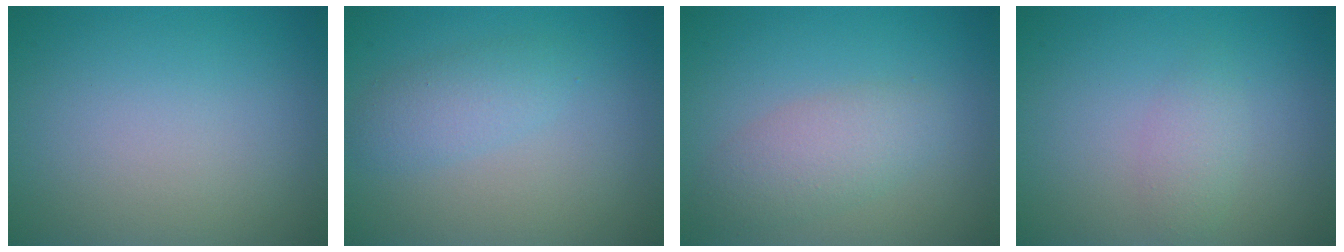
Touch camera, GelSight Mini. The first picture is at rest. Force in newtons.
{"total": 2.2, "press": 2.2, "slide": 0.1}
{"total": 3.2, "press": 3.2, "slide": 0.3}
{"total": 1.6, "press": 1.6, "slide": 0.1}